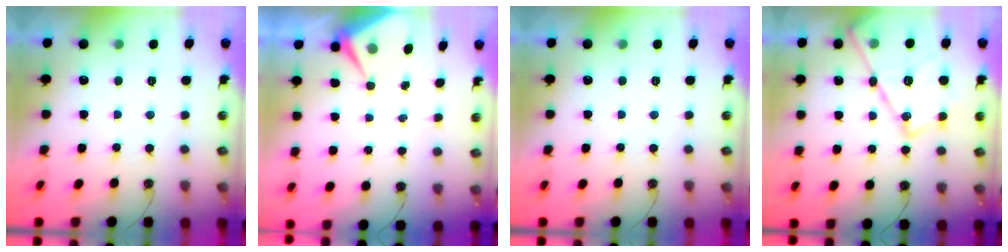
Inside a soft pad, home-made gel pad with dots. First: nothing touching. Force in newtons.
{"total": 6.7, "press": 6.6, "slide": 0.7}
{"total": 0.0}
{"total": 22.0, "press": 21.9, "slide": 1.9}